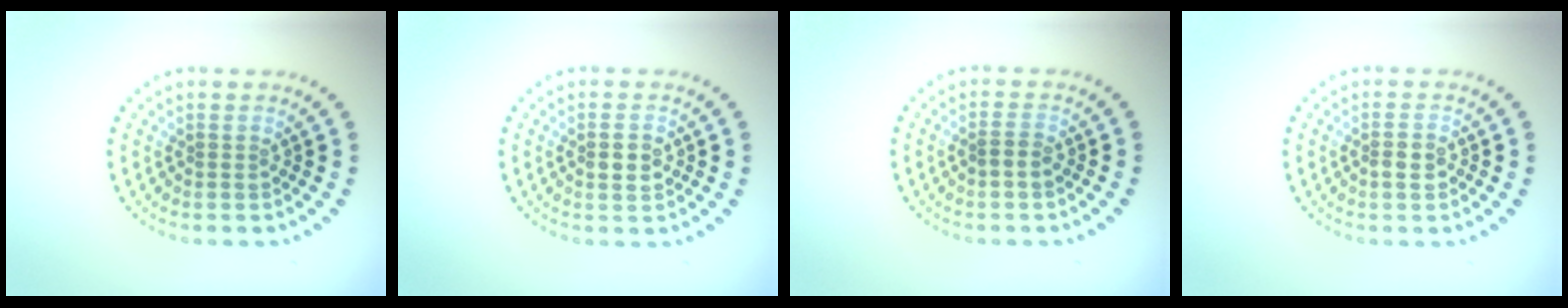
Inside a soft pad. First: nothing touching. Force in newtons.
{"total": 2.3, "press": 2.3, "slide": 0.1}
{"total": 1.1, "press": 1.0, "slide": 0.4}
{"total": 1.4, "press": 1.4, "slide": 0.2}